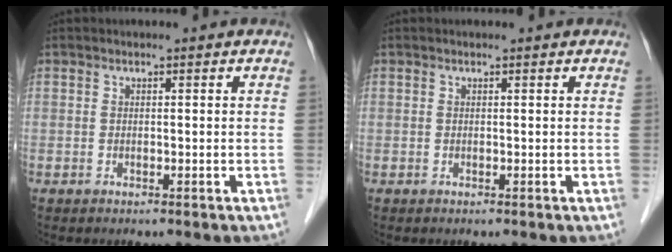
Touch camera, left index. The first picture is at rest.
{"total": 0.6, "force": [0.6, 0.1, 0.1], "torque": [-0.004, 0.004, 0.006]}